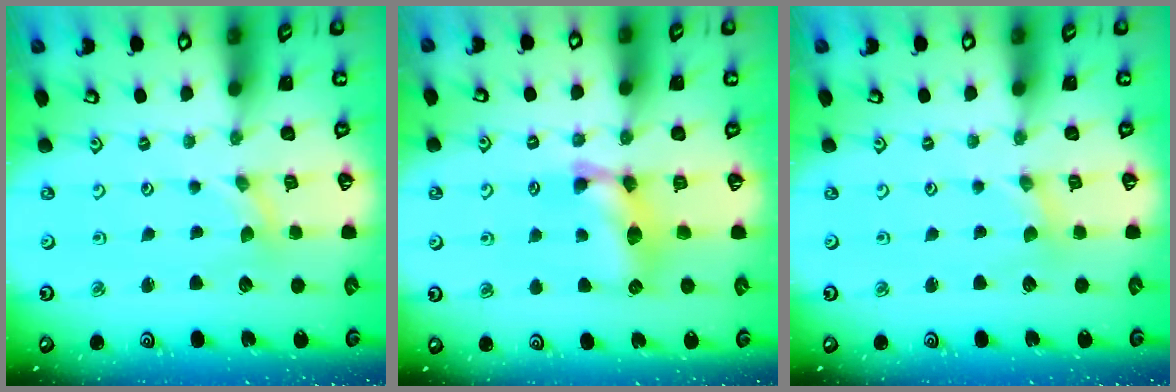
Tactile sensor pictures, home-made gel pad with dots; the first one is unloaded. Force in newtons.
{"total": 12.2, "press": 12.2, "slide": 0.6}
{"total": 0.0}